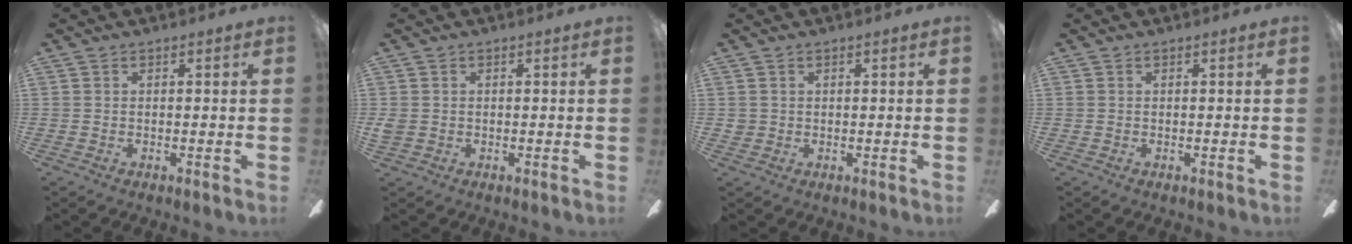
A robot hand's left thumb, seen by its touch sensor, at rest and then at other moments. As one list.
[{"total": 1.6, "force": [0.2, 1.5, 0.5], "torque": [-0.010, 0.003, 0.004]}, {"total": 1.5, "force": [0.8, 1.3, 0.1], "torque": [-0.003, 0.003, 0.014]}, {"total": 0.0}]